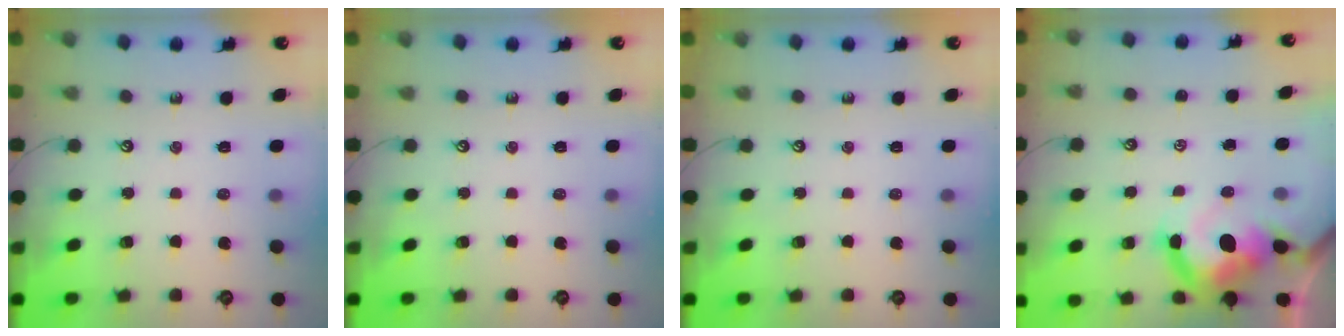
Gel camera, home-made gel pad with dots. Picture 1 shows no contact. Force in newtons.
{"total": 0.0}
{"total": 0.0}
{"total": 14.2, "press": 14.1, "slide": 1.9}